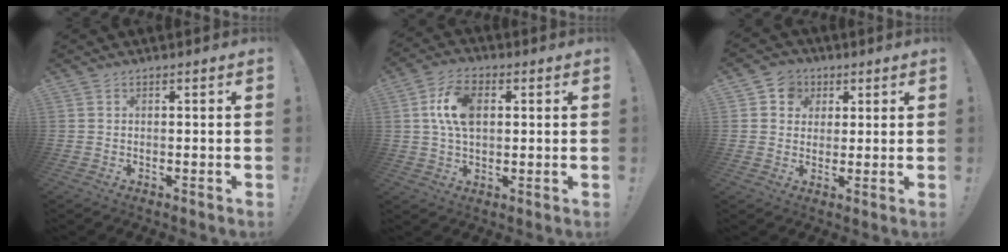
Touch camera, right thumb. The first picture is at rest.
{"total": 11.2, "force": [2.3, 6.9, 8.6], "torque": [-0.172, 0.008, 0.042]}
{"total": 6.3, "force": [1.7, 5.9, 1.5], "torque": [-0.013, -0.009, 0.032]}